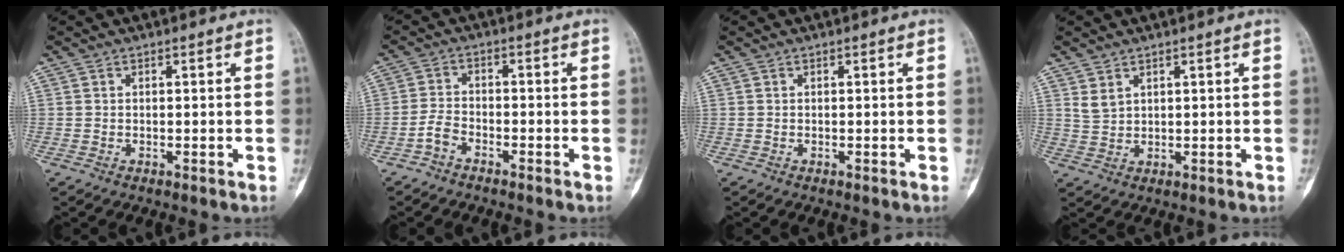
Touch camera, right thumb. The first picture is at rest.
{"total": 3.0, "force": [-2.2, 1.5, 1.5], "torque": [-0.028, 0.018, -0.044]}
{"total": 0.0}
{"total": 2.4, "force": [1.7, 1.2, 1.3], "torque": [-0.023, -0.008, 0.042]}